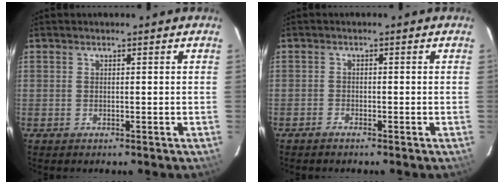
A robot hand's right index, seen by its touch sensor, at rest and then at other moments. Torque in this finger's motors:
{"motor_torque": [0.09, 0.06, -0.01, 0.00]}